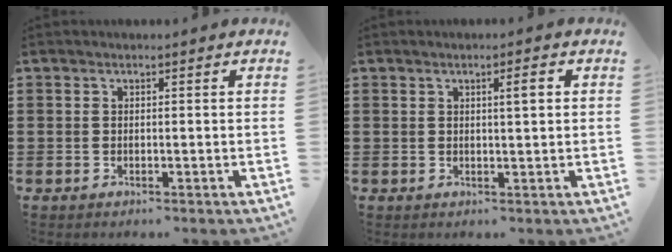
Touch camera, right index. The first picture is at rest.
{"total": 2.2, "force": [0.5, 0.3, 2.1], "torque": [-0.032, 0.001, 0.004]}